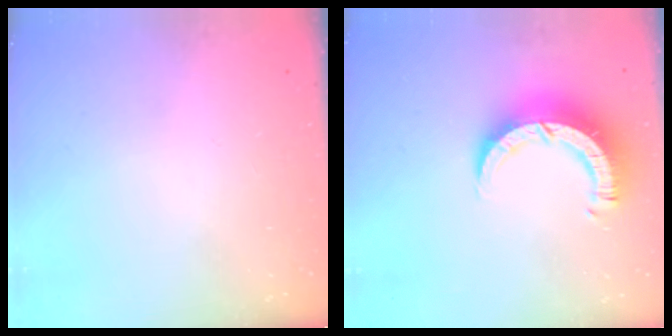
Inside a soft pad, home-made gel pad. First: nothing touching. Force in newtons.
{"total": 10.0, "press": 9.9, "slide": 1.2}